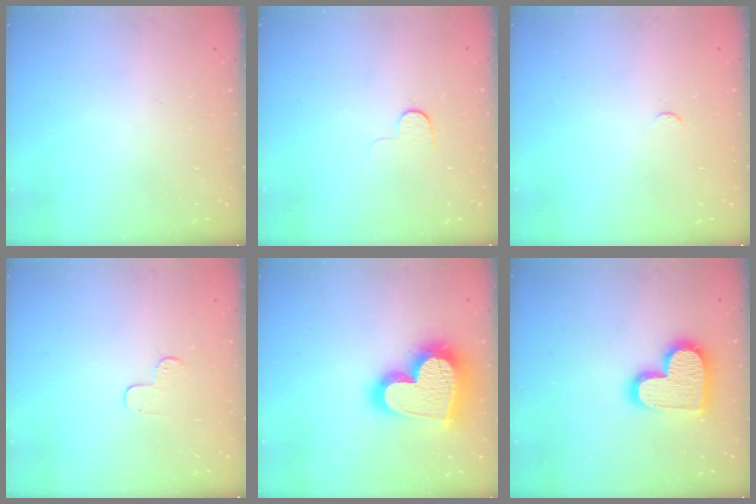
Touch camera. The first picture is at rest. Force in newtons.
{"total": 4.2, "press": 4.1, "slide": 1.1}
{"total": 3.2, "press": 3.2, "slide": 0.4}
{"total": 3.7, "press": 3.7, "slide": 0.4}
{"total": 25.1, "press": 25.0, "slide": 2.2}
{"total": 15.8, "press": 15.7, "slide": 1.0}